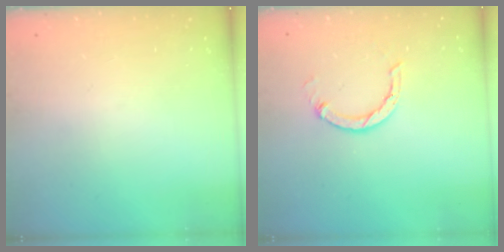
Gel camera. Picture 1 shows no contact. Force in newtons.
{"total": 4.4, "press": 4.3, "slide": 0.5}